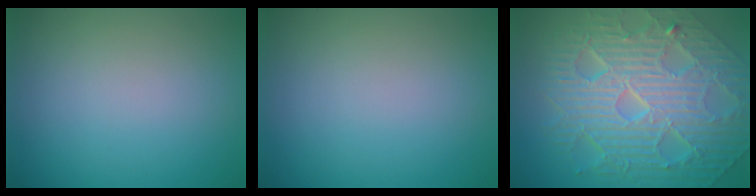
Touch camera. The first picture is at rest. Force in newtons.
{"total": 0.0}
{"total": 11.4, "press": 7.5, "slide": 8.5}